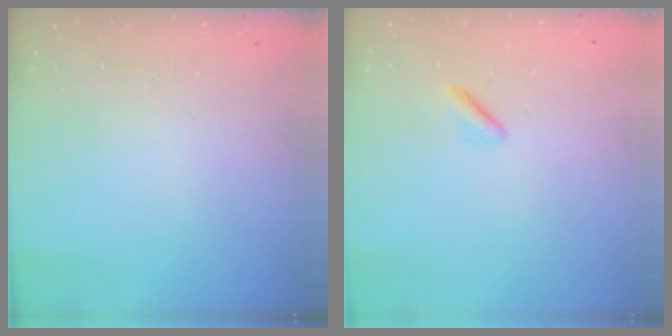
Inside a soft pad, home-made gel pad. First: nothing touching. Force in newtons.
{"total": 0.8, "press": 0.4, "slide": 0.6}